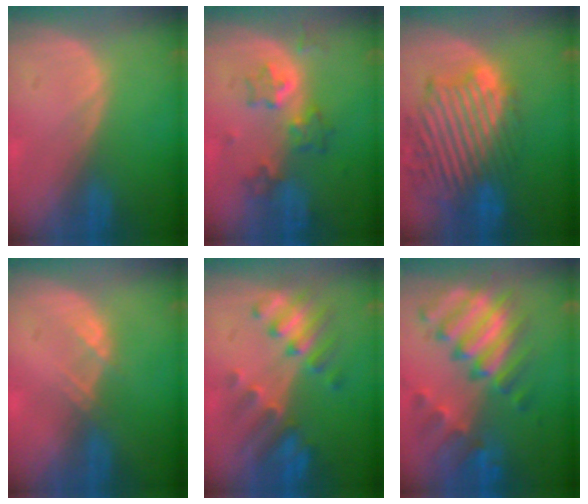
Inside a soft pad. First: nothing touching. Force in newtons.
{"total": 6.2, "press": 5.9, "slide": 2.0}
{"total": 13.7, "press": 11.9, "slide": 6.9}
{"total": 1.5, "press": 1.4, "slide": 0.2}
{"total": 7.6, "press": 7.5, "slide": 1.1}
{"total": 11.6, "press": 10.0, "slide": 6.0}